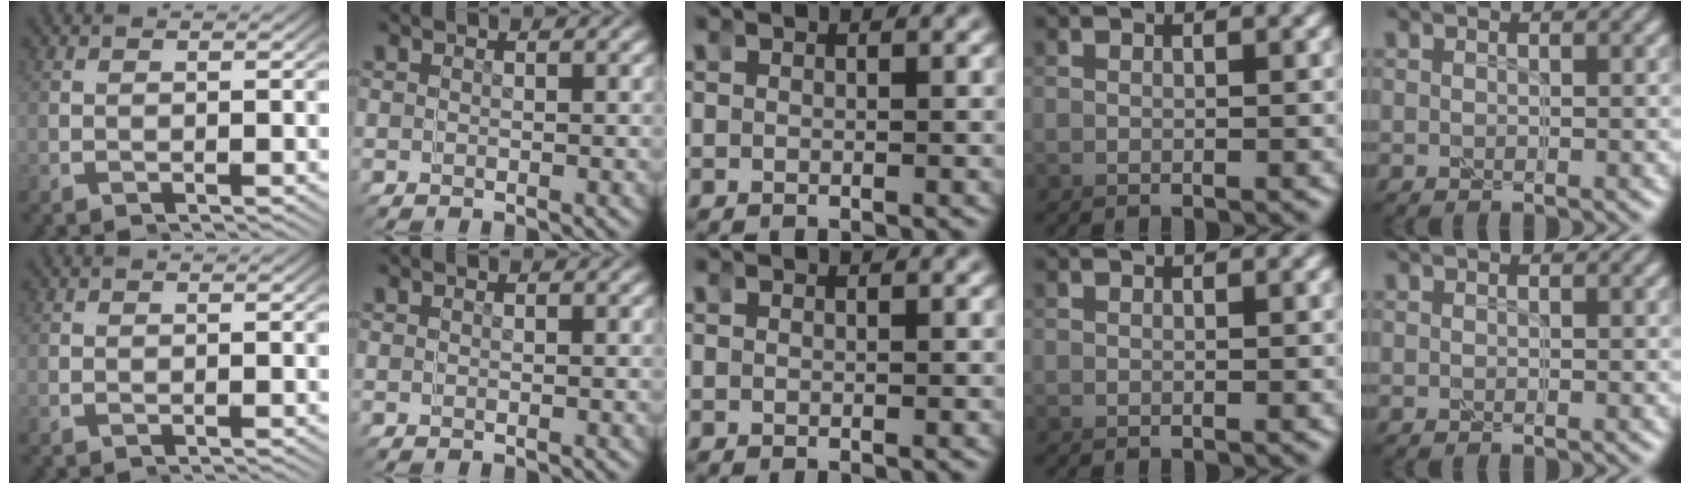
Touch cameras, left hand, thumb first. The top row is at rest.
{}